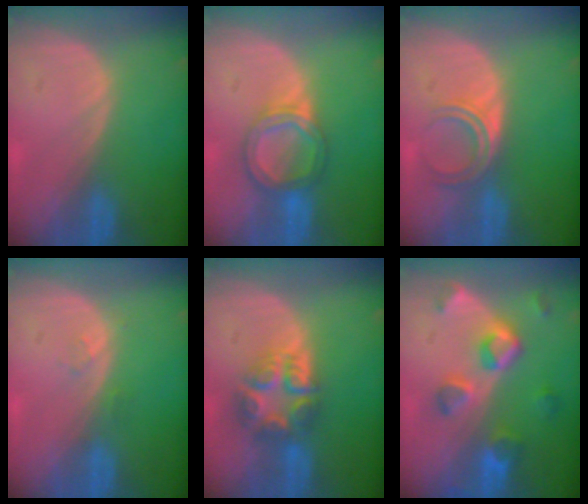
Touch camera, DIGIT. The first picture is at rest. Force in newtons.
{"total": 6.1, "press": 5.6, "slide": 2.4}
{"total": 4.9, "press": 4.0, "slide": 2.9}
{"total": 1.1, "press": 1.0, "slide": 0.1}
{"total": 7.6, "press": 6.6, "slide": 3.7}
{"total": 7.7, "press": 7.0, "slide": 3.1}